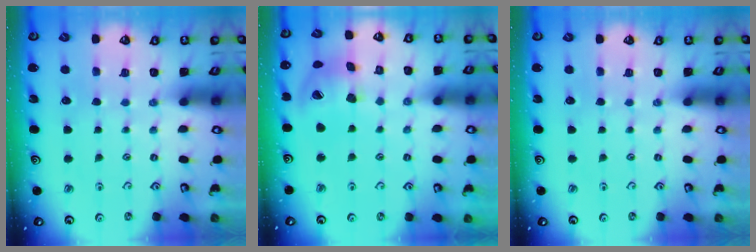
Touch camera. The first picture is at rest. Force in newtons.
{"total": 15.6, "press": 15.4, "slide": 2.3}
{"total": 0.0}